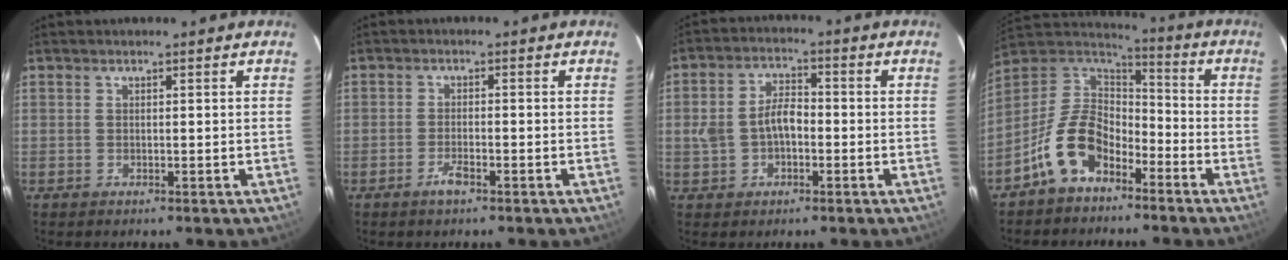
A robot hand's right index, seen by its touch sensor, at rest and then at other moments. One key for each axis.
{"total": 2.6, "fx": -1.7, "fy": 0.7, "fz": 1.7, "tx": -0.040, "ty": -0.001, "tz": -0.033}
{"total": 6.7, "fx": -1.1, "fy": 4.3, "fz": 5.0, "tx": -0.101, "ty": 0.017, "tz": -0.014}
{"total": 13.4, "fx": -7.6, "fy": 8.0, "fz": 7.5, "tx": -0.168, "ty": 0.024, "tz": -0.144}